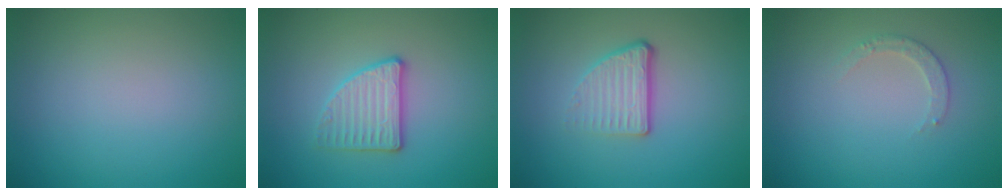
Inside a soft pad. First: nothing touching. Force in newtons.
{"total": 2.9, "press": 2.8, "slide": 0.7}
{"total": 3.6, "press": 2.2, "slide": 2.8}
{"total": 1.5, "press": 1.5, "slide": 0.2}